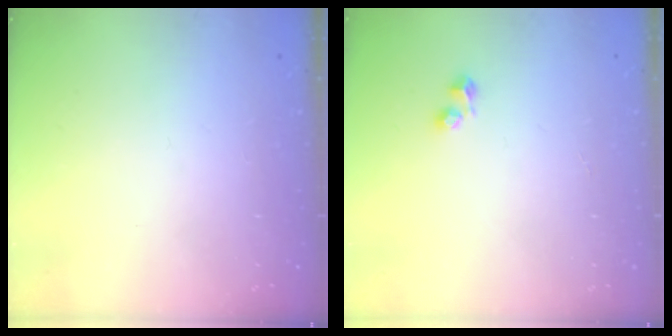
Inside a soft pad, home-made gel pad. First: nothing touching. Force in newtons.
{"total": 1.7, "press": 1.6, "slide": 0.6}